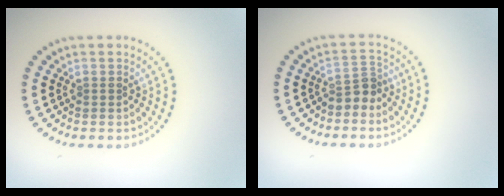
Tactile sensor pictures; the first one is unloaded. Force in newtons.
{"total": 2.3, "press": 1.7, "slide": 1.5}